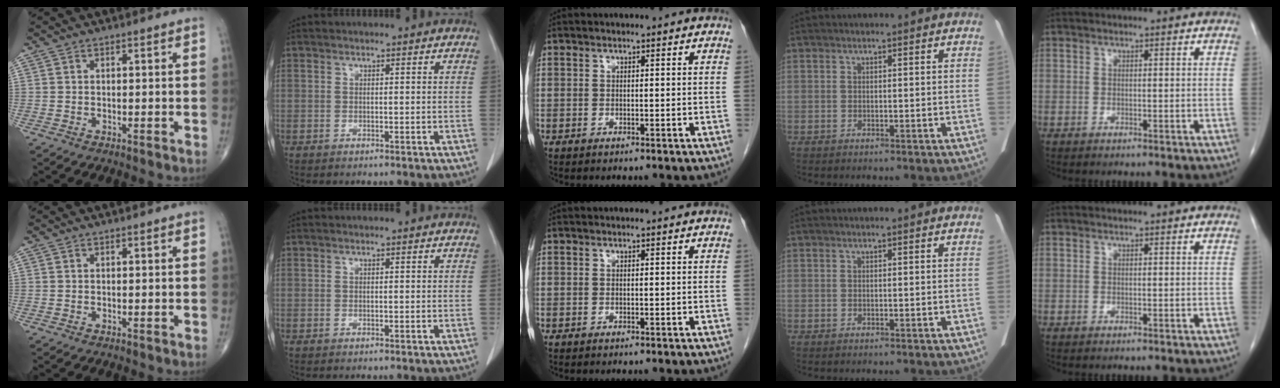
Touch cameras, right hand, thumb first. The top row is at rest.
{}